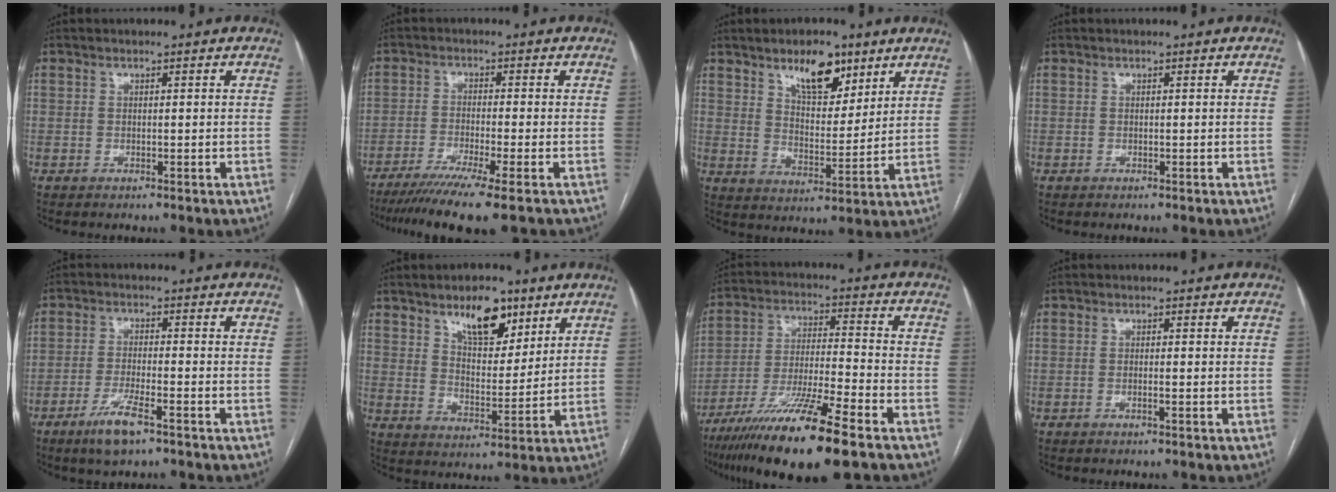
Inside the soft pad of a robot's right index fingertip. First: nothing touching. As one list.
[{"total": 10.1, "force": [-7.5, -1.1, 6.7], "torque": [-0.100, -0.029, -0.117]}, {"total": 9.4, "force": [6.1, 4.0, 5.9], "torque": [-0.096, 0.000, 0.107]}, {"total": 0.0}, {"total": 6.1, "force": [-3.9, 0.8, 4.6], "torque": [-0.095, -0.009, -0.069]}, {"total": 9.7, "force": [6.2, 4.2, 6.2], "torque": [-0.101, 0.000, 0.109]}, {"total": 16.4, "force": [-10.6, 0.5, 12.5], "torque": [-0.237, -0.044, -0.190]}, {"total": 0.8, "force": [-0.4, -0.1, 0.7], "torque": [-0.014, 0.001, -0.008]}]